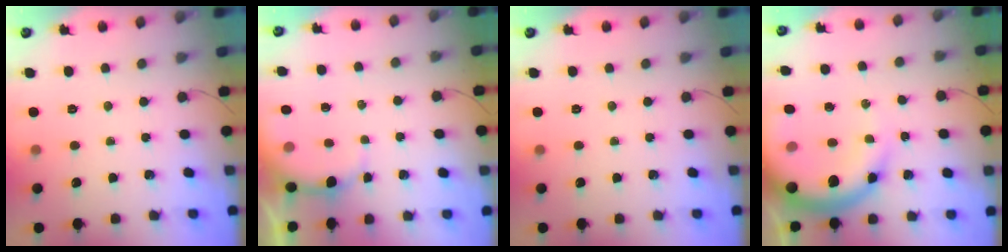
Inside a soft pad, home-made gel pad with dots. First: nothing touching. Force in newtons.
{"total": 3.2, "press": 3.1, "slide": 0.8}
{"total": 0.0}
{"total": 15.9, "press": 15.6, "slide": 3.1}